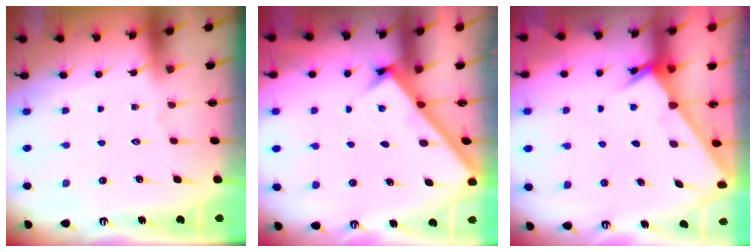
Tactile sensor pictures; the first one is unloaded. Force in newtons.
{"total": 2.7, "press": 2.7, "slide": 0.3}
{"total": 2.3, "press": 2.3, "slide": 0.2}